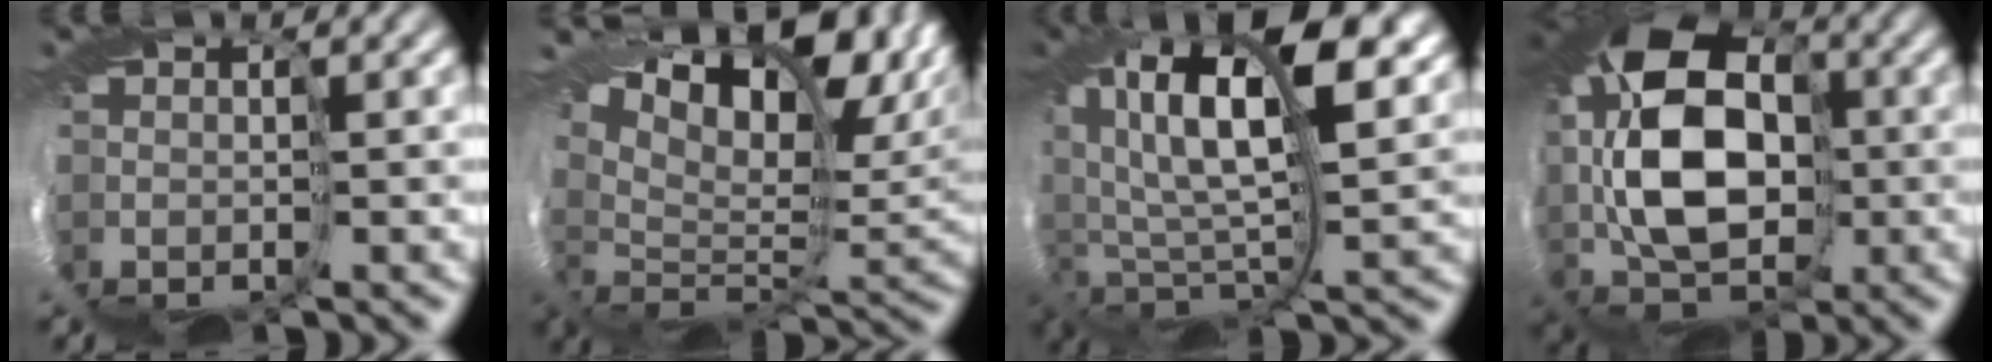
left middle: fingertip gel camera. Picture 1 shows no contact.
{"total": 12.6, "force": [9.5, 3.6, 7.5], "torque": [-0.116, 0.026, 0.159]}
{"total": 13.7, "force": [8.2, 5.1, 9.8], "torque": [-0.213, 0.013, 0.148]}
{"total": 11.3, "force": [2.3, 6.7, 8.7], "torque": [-0.176, 0.020, 0.019]}